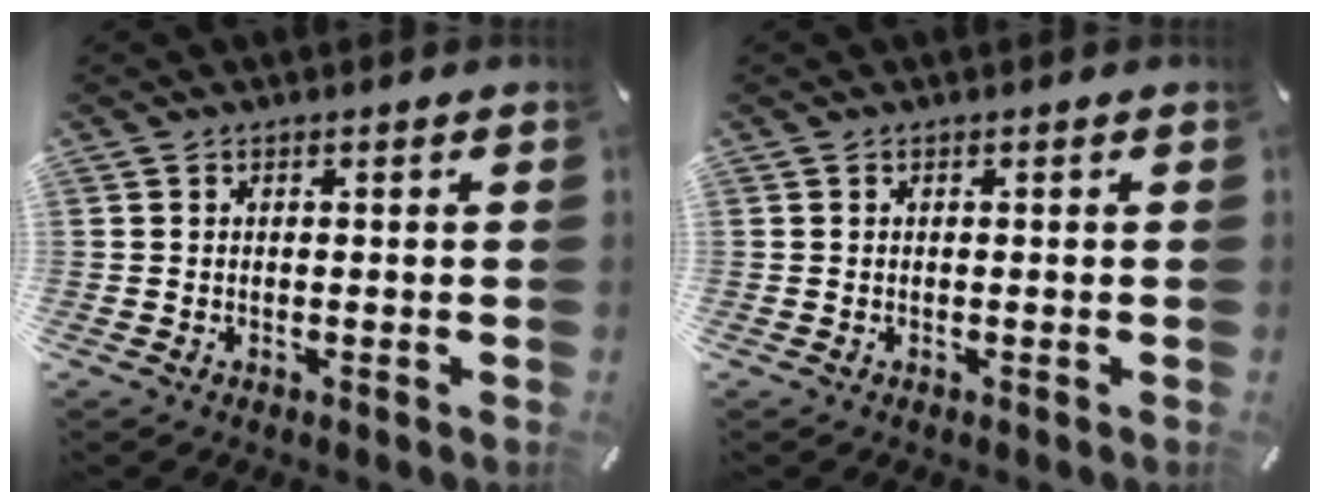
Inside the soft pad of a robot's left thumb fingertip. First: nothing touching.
{"total": 0.0}